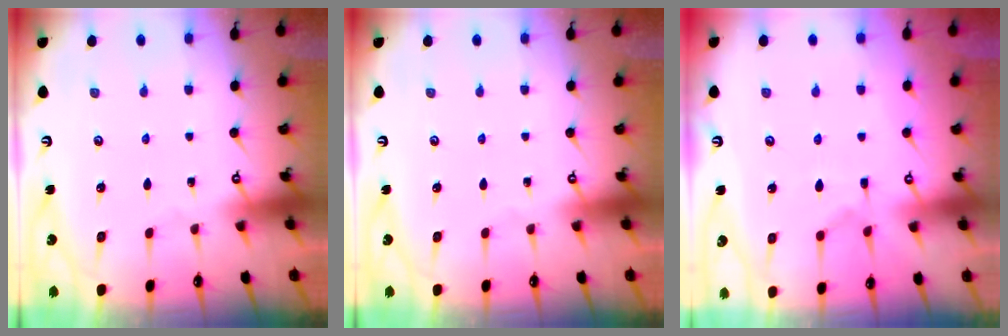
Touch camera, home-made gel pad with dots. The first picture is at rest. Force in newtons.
{"total": 0.0}
{"total": 1.9, "press": 1.4, "slide": 1.3}